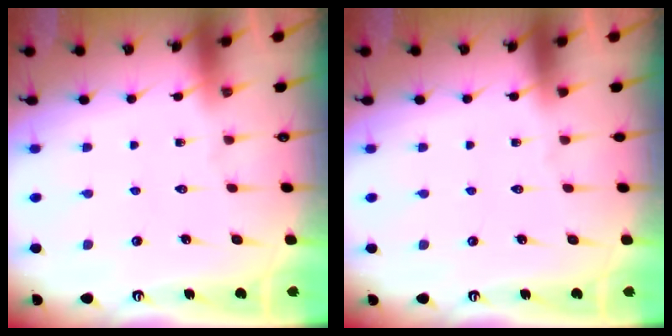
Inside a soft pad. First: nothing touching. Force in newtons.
{"total": 0.0}